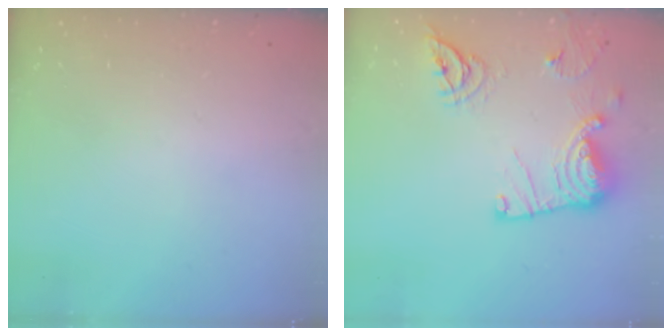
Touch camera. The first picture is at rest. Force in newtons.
{"total": 17.4, "press": 17.4, "slide": 1.1}